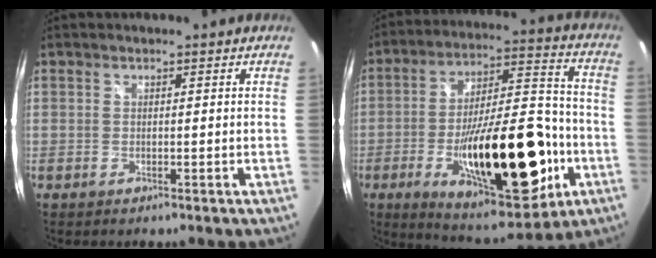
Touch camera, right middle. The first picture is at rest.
{"total": 26.7, "force": [-8.9, 9.9, 23.2], "torque": [-0.375, -0.006, -0.120]}